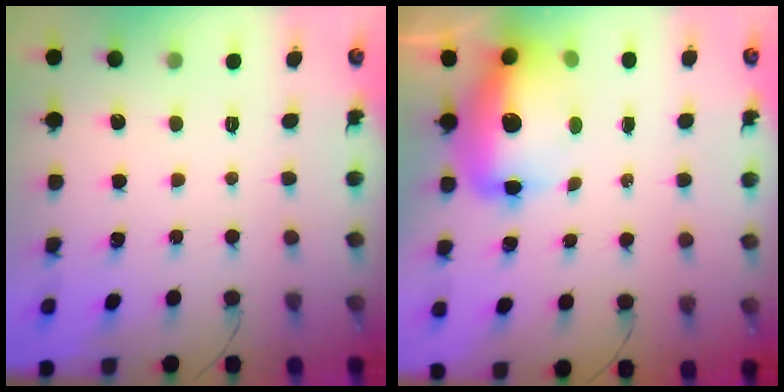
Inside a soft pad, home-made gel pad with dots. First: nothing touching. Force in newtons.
{"total": 15.2, "press": 14.8, "slide": 3.5}